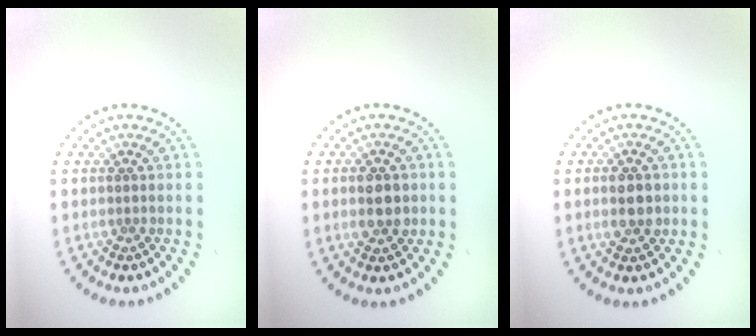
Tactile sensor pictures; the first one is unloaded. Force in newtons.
{"total": 2.9, "press": 2.9, "slide": 0.1}
{"total": 3.0, "press": 3.0, "slide": 0.2}